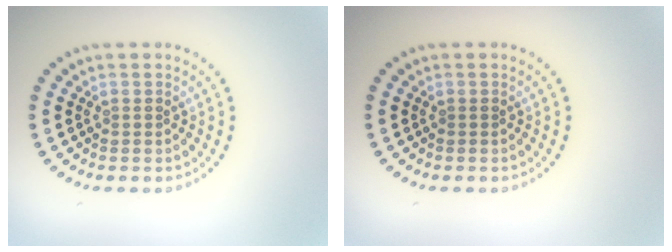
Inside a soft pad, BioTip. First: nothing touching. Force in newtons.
{"total": 0.0}